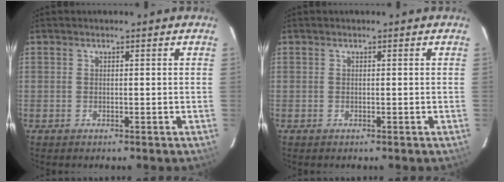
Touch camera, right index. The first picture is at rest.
{"total": 0.0}